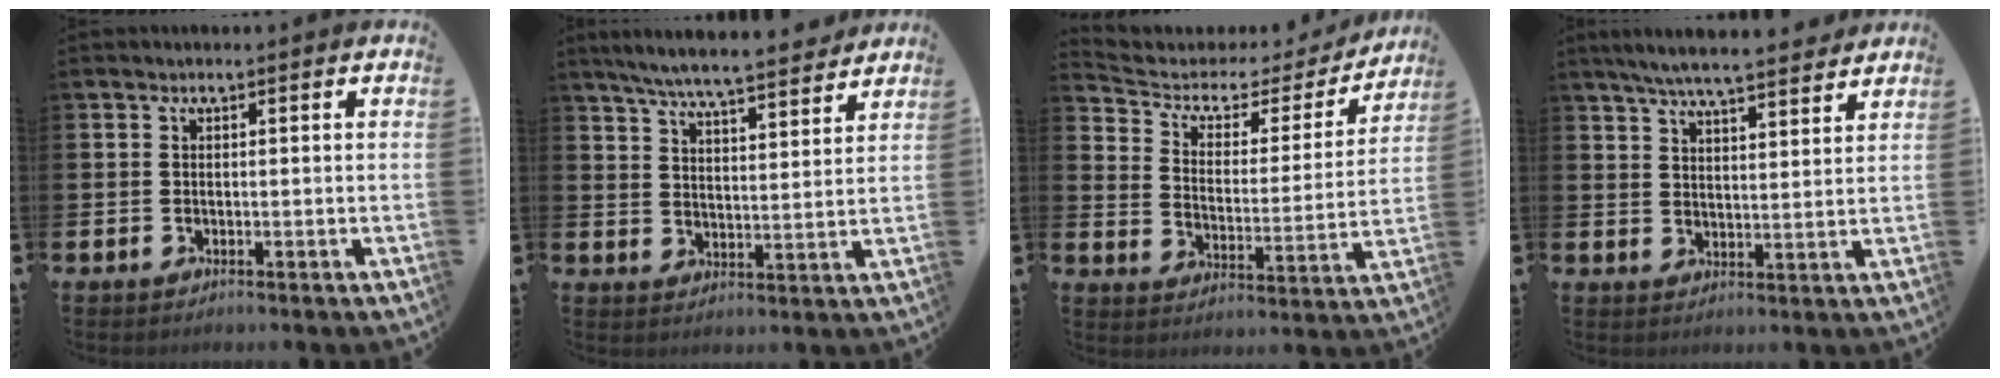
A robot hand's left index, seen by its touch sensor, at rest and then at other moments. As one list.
[{"total": 7.0, "force": [6.6, 0.4, 2.1], "torque": [-0.060, -0.042, 0.116]}, {"total": 4.7, "force": [3.4, 2.7, 1.9], "torque": [-0.065, -0.023, 0.045]}, {"total": 6.5, "force": [6.1, 0.4, 1.9], "torque": [-0.055, -0.029, 0.110]}]